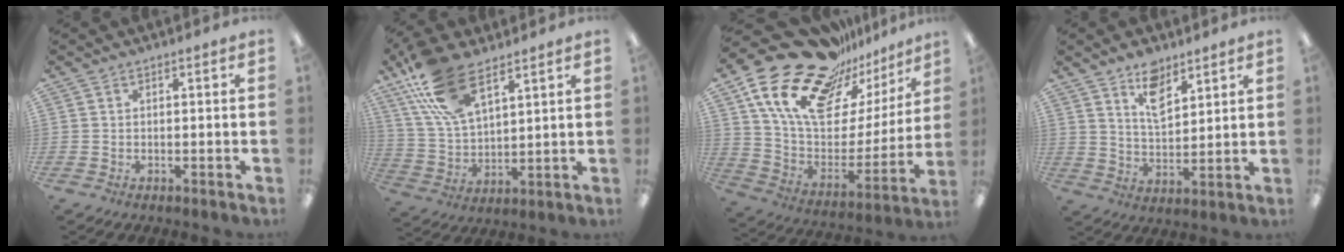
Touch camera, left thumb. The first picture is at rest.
{"total": 16.4, "force": [10.4, 7.4, 10.4], "torque": [-0.234, -0.027, 0.190]}
{"total": 24.6, "force": [17.5, 12.5, 11.9], "torque": [-0.212, -0.122, 0.312]}
{"total": 8.8, "force": [6.2, 4.4, 4.5], "torque": [-0.066, -0.031, 0.108]}